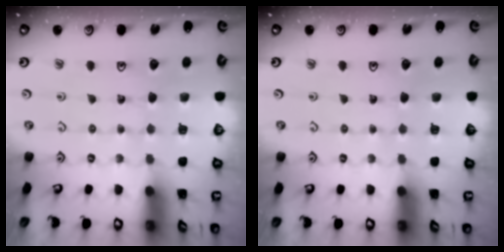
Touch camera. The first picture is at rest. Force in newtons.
{"total": 0.0}